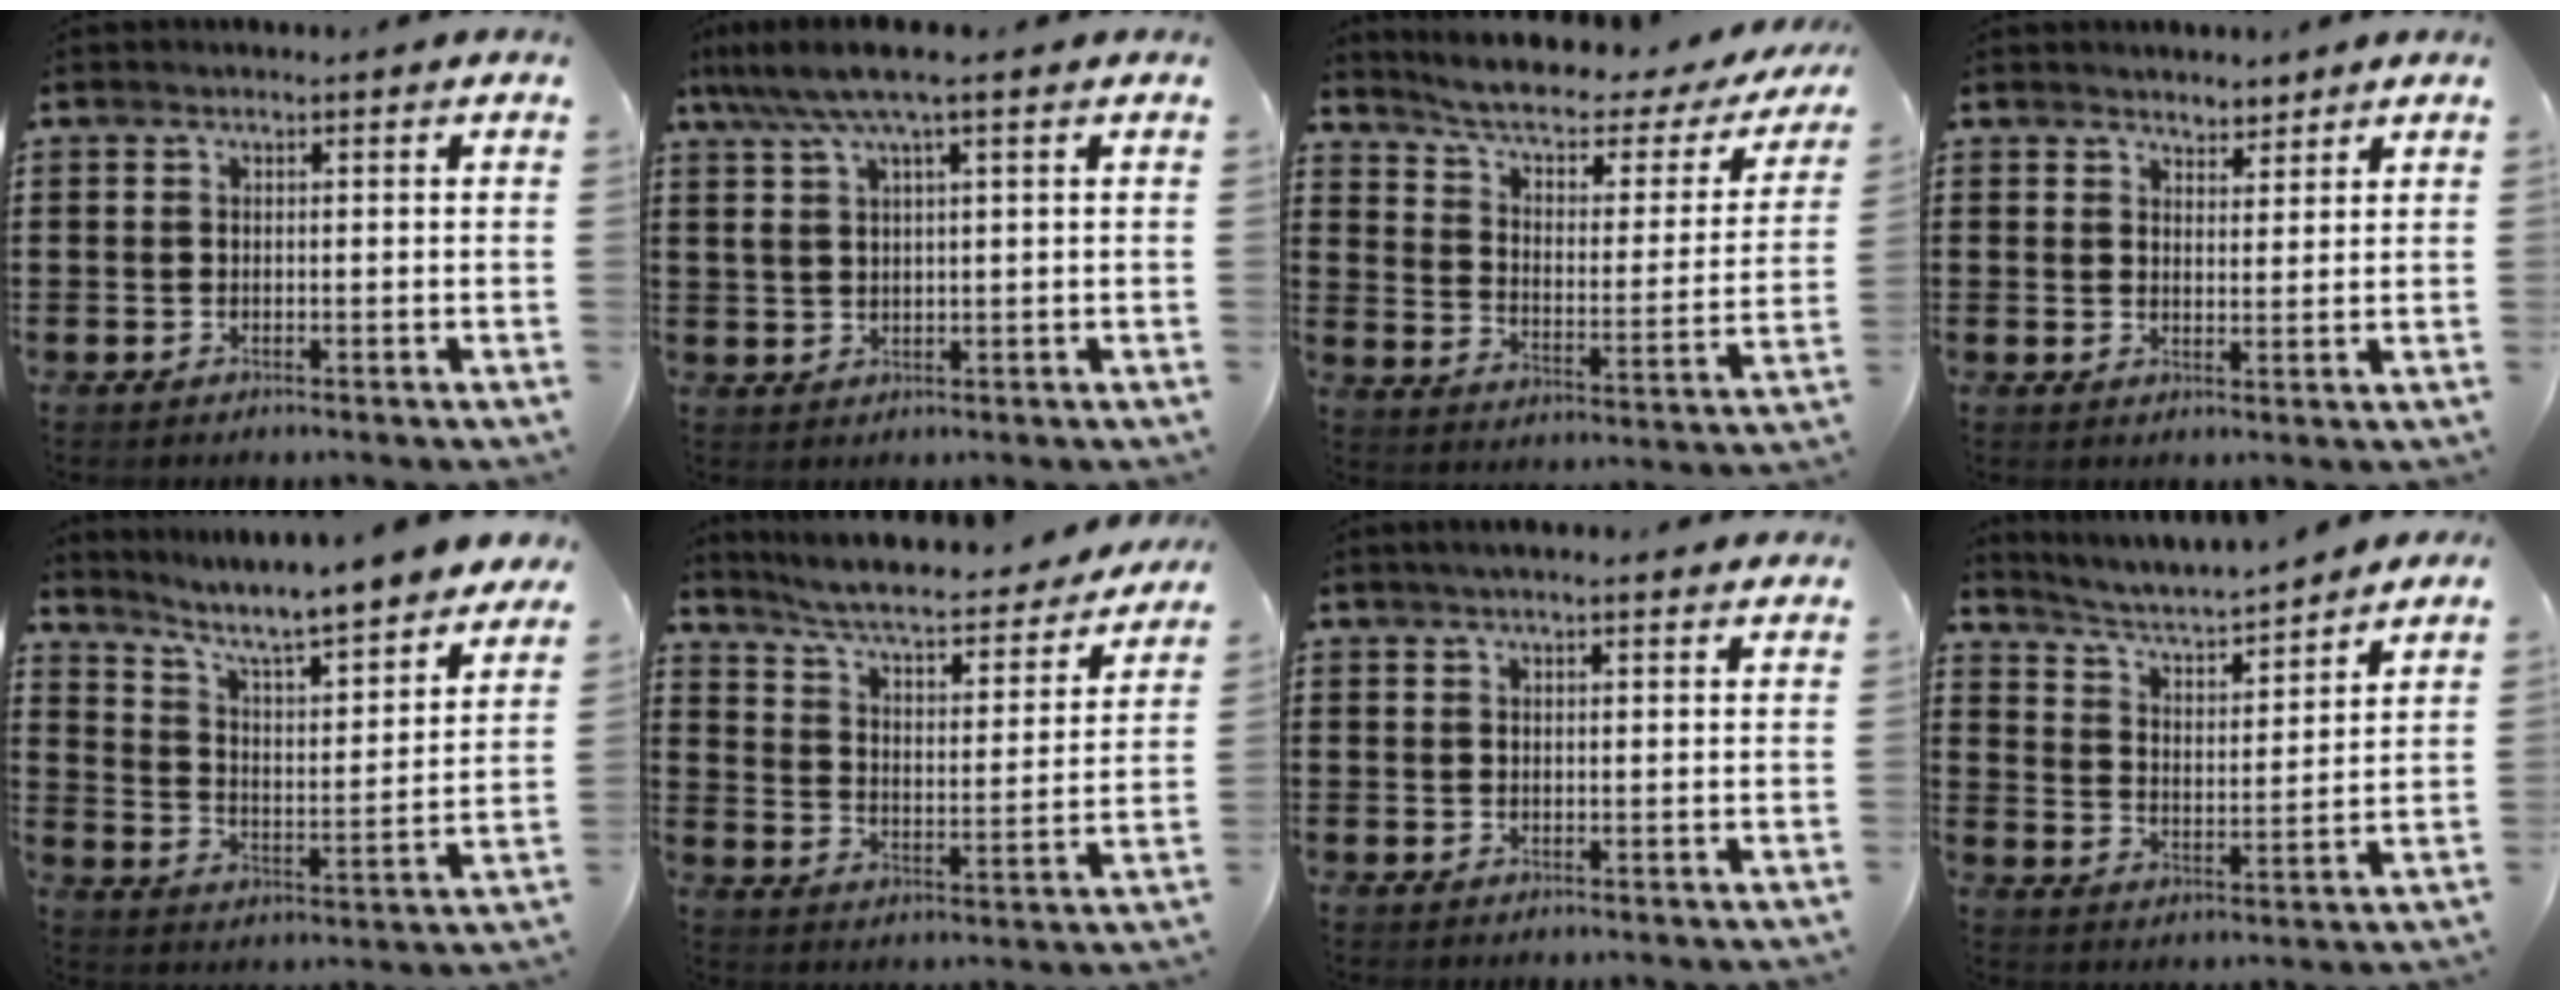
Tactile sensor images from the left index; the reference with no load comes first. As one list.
[{"total": 5.6, "force": [3.1, 0.6, 4.6], "torque": [-0.104, -0.002, 0.050]}, {"total": 5.5, "force": [4.0, 1.4, 3.4], "torque": [-0.087, -0.027, 0.061]}, {"total": 2.9, "force": [2.7, 1.1, -0.2], "torque": [-0.005, 0.000, 0.053]}, {"total": 6.9, "force": [6.1, 0.1, 3.1], "torque": [-0.089, -0.057, 0.096]}, {"total": 6.4, "force": [5.5, 0.7, 3.1], "torque": [-0.086, -0.042, 0.089]}, {"total": 2.0, "force": [1.7, 0.3, 1.1], "torque": [-0.023, 0.005, 0.032]}, {"total": 4.3, "force": [4.0, 0.6, 1.5], "torque": [-0.050, -0.030, 0.061]}]